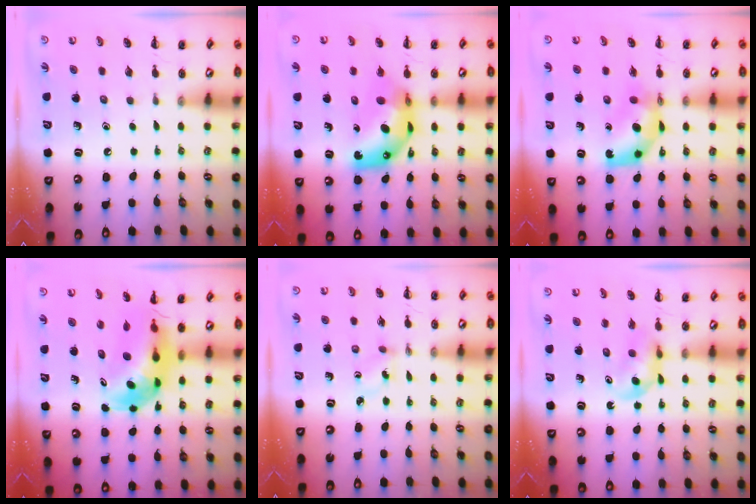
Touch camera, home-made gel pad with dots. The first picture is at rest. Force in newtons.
{"total": 11.1, "press": 10.4, "slide": 3.9}
{"total": 7.5, "press": 7.5, "slide": 1.1}
{"total": 7.1, "press": 6.7, "slide": 2.2}
{"total": 1.2, "press": 1.1, "slide": 0.5}
{"total": 4.1, "press": 4.0, "slide": 0.9}